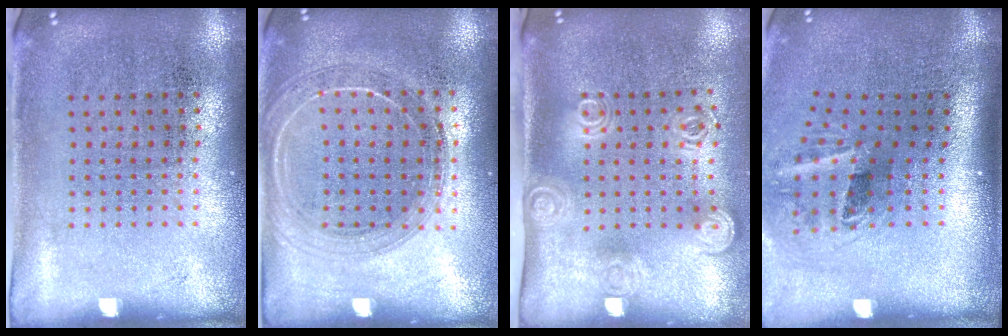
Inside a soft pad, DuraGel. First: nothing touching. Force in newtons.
{"total": 1.7, "press": 1.6, "slide": 0.5}
{"total": 2.0, "press": 1.4, "slide": 1.4}
{"total": 2.2, "press": 1.3, "slide": 1.7}